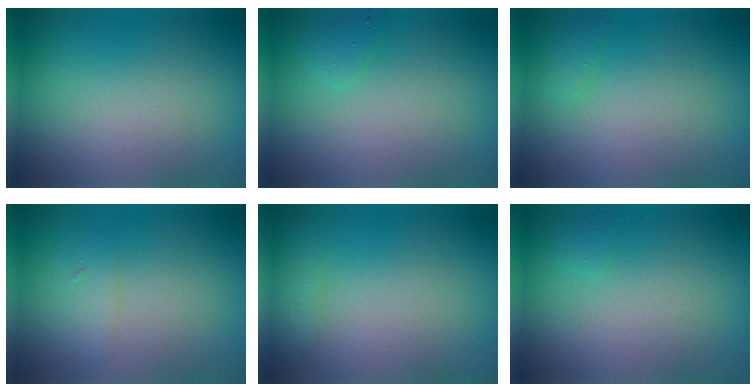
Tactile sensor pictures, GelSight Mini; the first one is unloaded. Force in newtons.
{"total": 1.1, "press": 1.1, "slide": 0.0}
{"total": 1.0, "press": 1.0, "slide": 0.1}
{"total": 1.3, "press": 1.3, "slide": 0.1}
{"total": 1.5, "press": 1.5, "slide": 0.1}
{"total": 0.7, "press": 0.7, "slide": 0.1}